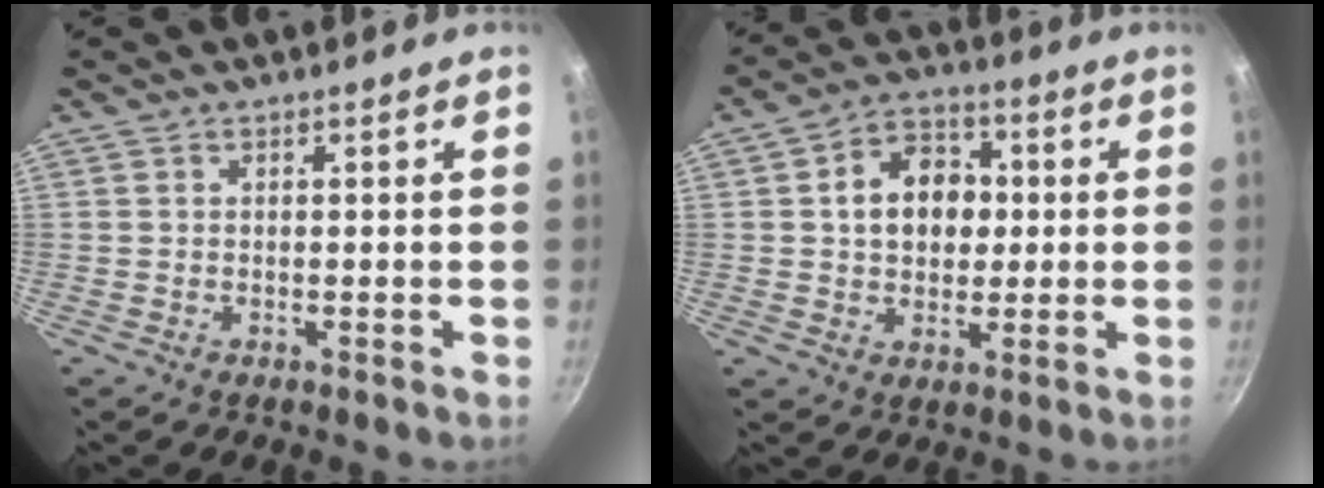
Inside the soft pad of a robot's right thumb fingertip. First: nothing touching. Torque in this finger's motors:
{"motor_torque": [-0.30, 0.79, 0.20, 0.38, 0.10]}